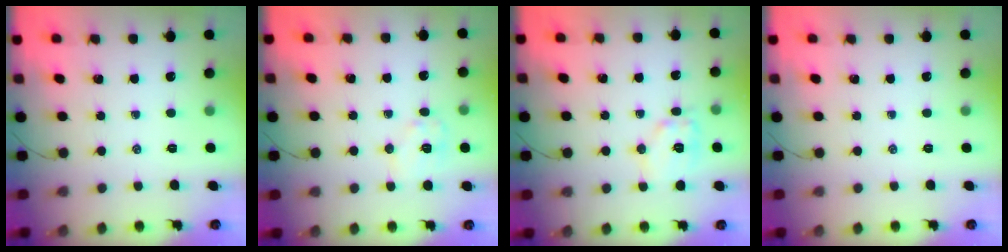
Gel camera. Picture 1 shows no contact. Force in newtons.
{"total": 7.1, "press": 7.1, "slide": 0.5}
{"total": 9.7, "press": 9.7, "slide": 0.4}
{"total": 0.0}